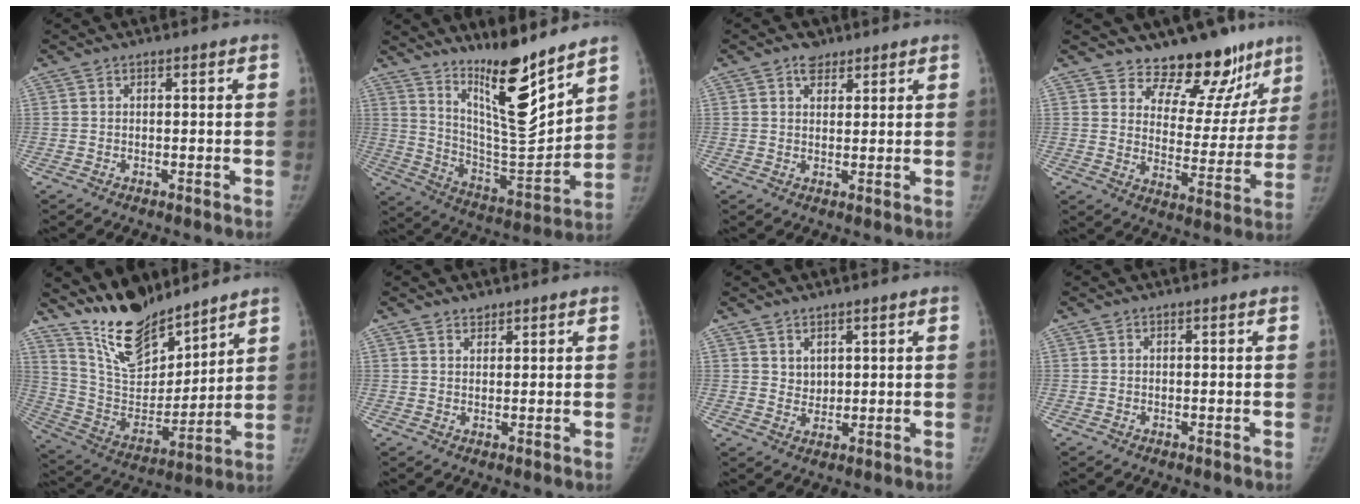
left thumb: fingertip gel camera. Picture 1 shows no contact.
{"total": 17.4, "force": [12.8, 3.2, 11.5], "torque": [-0.148, -0.106, 0.229]}
{"total": 3.2, "force": [2.1, 2.2, 1.1], "torque": [-0.002, -0.012, 0.032]}
{"total": 15.2, "force": [12.5, 7.1, 5.0], "torque": [-0.003, -0.103, 0.167]}
{"total": 17.3, "force": [14.7, 6.0, 6.8], "torque": [-0.081, -0.094, 0.278]}
{"total": 1.7, "force": [1.5, 0.9, 0.3], "torque": [0.005, -0.011, 0.023]}
{"total": 2.8, "force": [1.9, 1.9, 0.8], "torque": [0.003, -0.017, 0.037]}
{"total": 0.0}